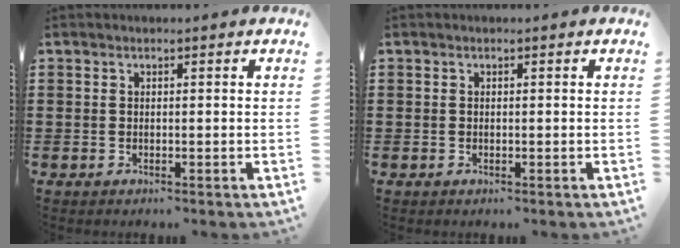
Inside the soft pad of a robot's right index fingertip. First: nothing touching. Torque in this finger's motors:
{"motor_torque": [-0.96, 1.17, 0.00, 0.00]}